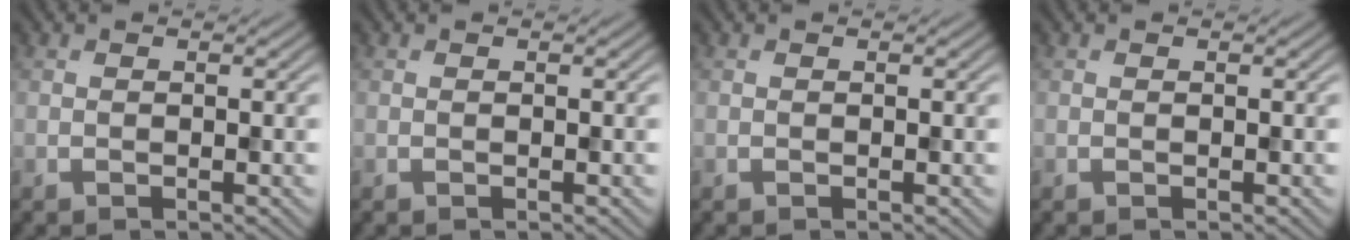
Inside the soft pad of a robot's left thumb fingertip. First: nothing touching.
{"total": 0.0}
{"total": 0.0}
{"total": 0.0}